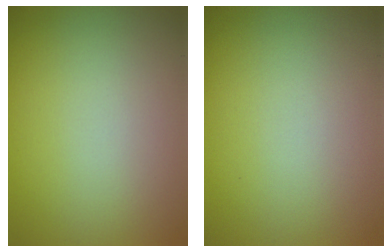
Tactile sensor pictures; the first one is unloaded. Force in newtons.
{"total": 0.0}